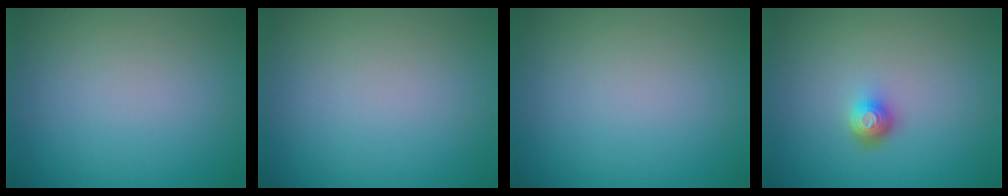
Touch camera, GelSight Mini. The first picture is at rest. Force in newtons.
{"total": 0.0}
{"total": 0.0}
{"total": 1.9, "press": 1.4, "slide": 1.3}